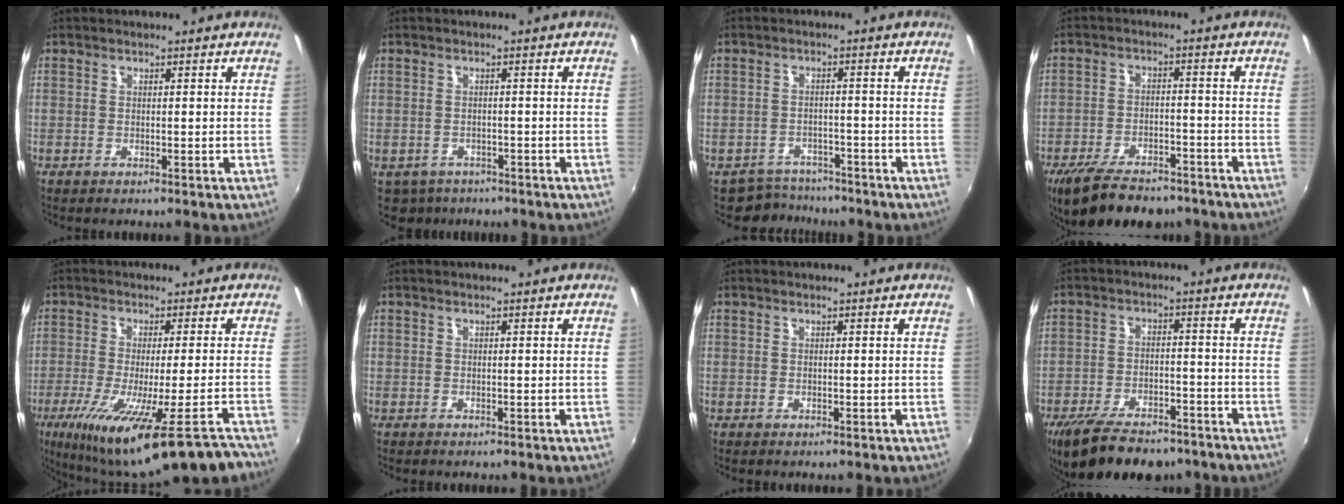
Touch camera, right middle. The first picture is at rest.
{"total": 4.3, "force": [-2.8, 3.1, 1.1], "torque": [-0.033, -0.011, -0.036]}
{"total": 5.0, "force": [-4.2, 2.6, -0.5], "torque": [-0.004, 0.012, -0.067]}
{"total": 14.5, "force": [-11.1, 6.0, 7.2], "torque": [-0.156, -0.019, -0.172]}
{"total": 20.0, "force": [-14.5, 0.7, 13.7], "torque": [-0.243, -0.081, -0.219]}
{"total": 0.0}
{"total": 0.0}
{"total": 15.9, "force": [-12.1, 6.6, 7.9], "torque": [-0.167, -0.019, -0.185]}